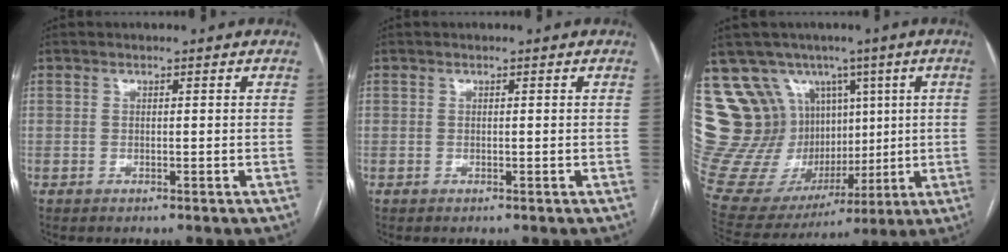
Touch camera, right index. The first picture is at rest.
{"total": 0.0}
{"total": 21.2, "force": [8.1, 17.9, 8.1], "torque": [-0.174, 0.080, 0.185]}